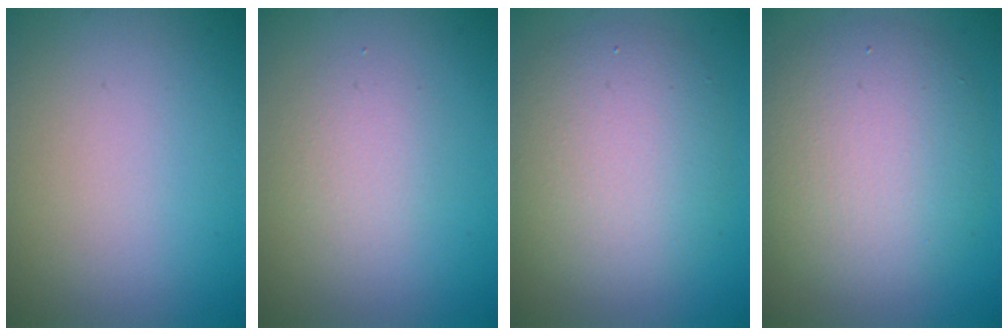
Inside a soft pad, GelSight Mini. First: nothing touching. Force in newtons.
{"total": 1.9, "press": 1.8, "slide": 0.2}
{"total": 6.0, "press": 6.0, "slide": 0.2}
{"total": 7.0, "press": 7.0, "slide": 0.5}